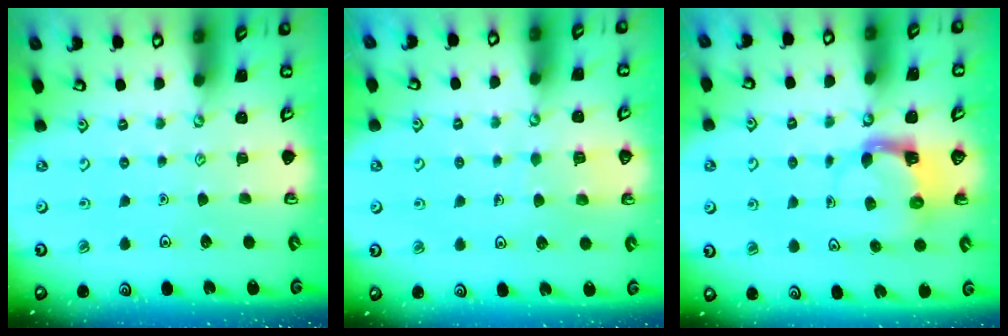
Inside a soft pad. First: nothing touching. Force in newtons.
{"total": 4.2, "press": 4.2, "slide": 0.2}
{"total": 3.8, "press": 3.7, "slide": 0.7}